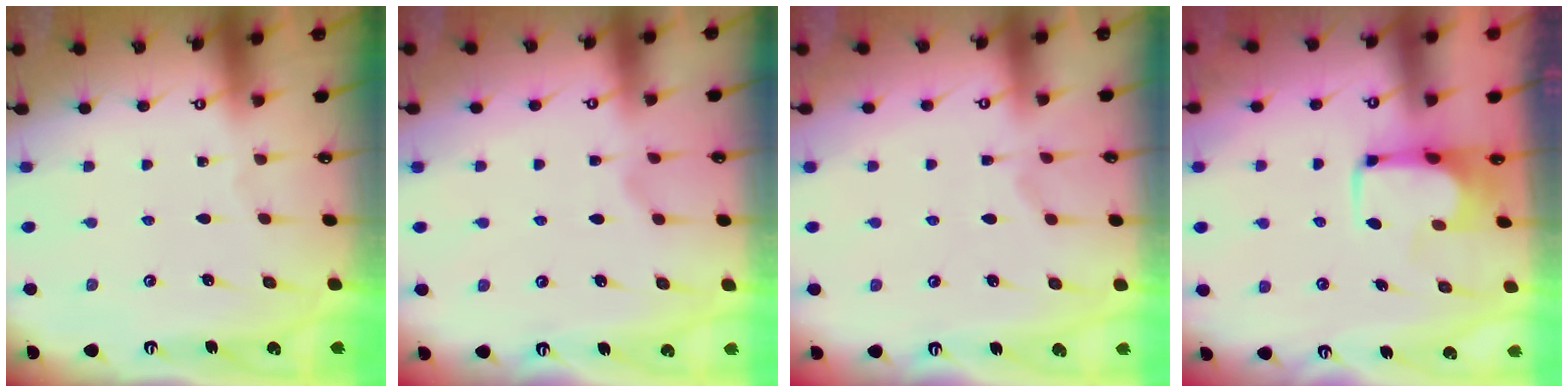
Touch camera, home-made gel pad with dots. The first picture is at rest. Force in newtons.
{"total": 0.7, "press": 0.4, "slide": 0.6}
{"total": 1.1, "press": 0.1, "slide": 1.1}
{"total": 5.5, "press": 5.4, "slide": 0.7}